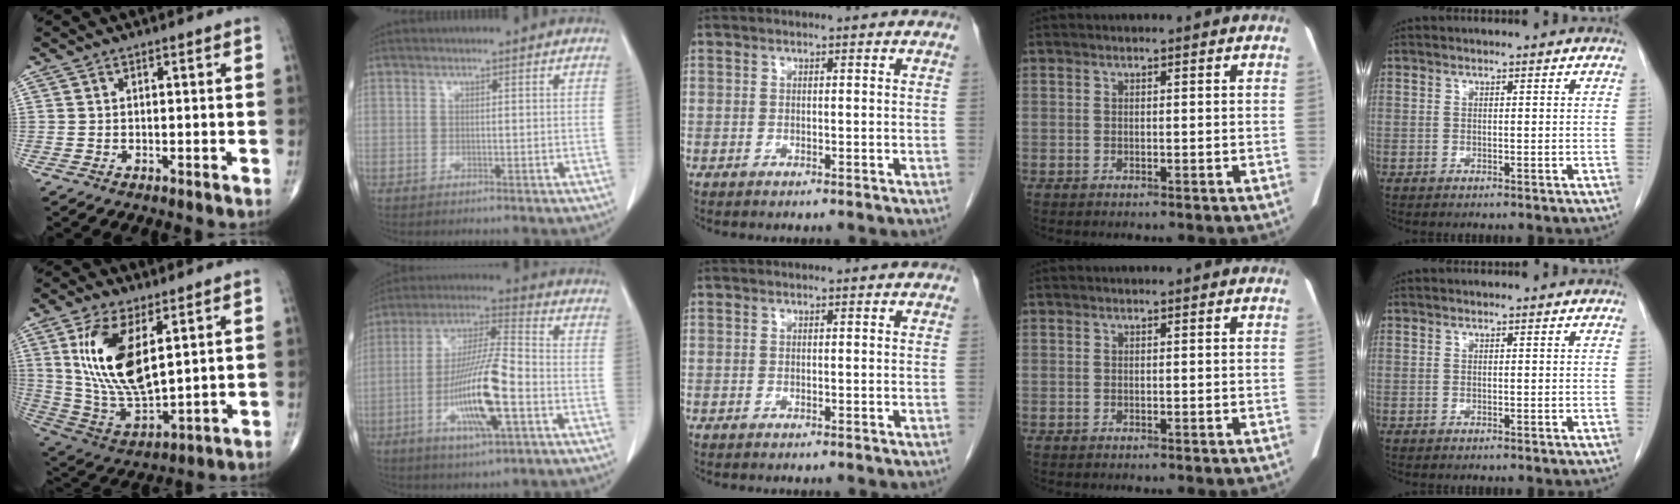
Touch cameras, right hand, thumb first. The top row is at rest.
{"thumb": {"total": 17.0, "force": [5.2, 7.6, 14.3], "torque": [-0.272, -0.025, 0.114]}, "index": {"total": 14.8, "force": [-4.5, 1.9, 14.0], "torque": [-0.272, -0.006, -0.081]}}